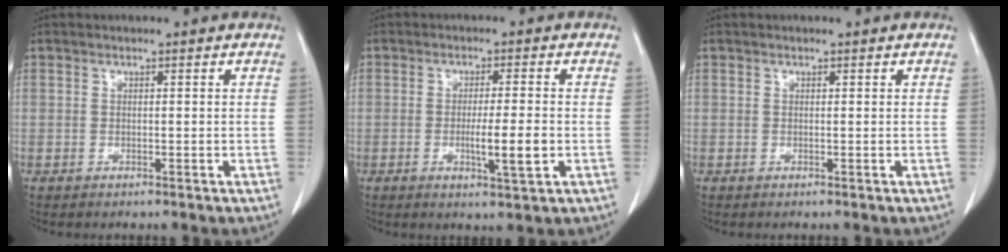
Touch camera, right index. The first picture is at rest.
{"total": 5.5, "force": [-1.3, 0.0, 5.4], "torque": [-0.091, -0.011, -0.019]}
{"total": 0.0}